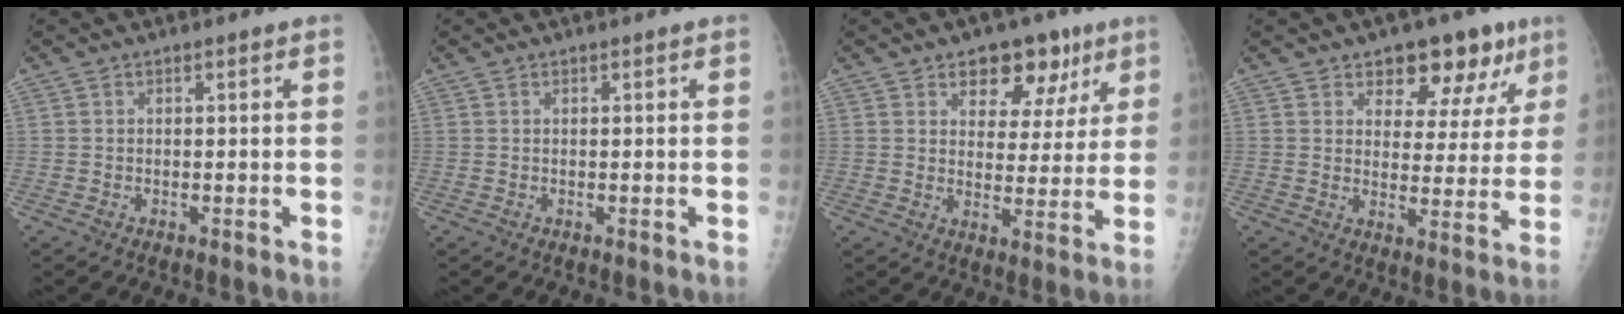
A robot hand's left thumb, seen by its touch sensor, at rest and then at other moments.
{"total": 0.0}
{"total": 10.9, "force": [6.1, 7.0, 5.7], "torque": [-0.025, -0.021, 0.083]}
{"total": 11.9, "force": [7.3, 7.0, 6.3], "torque": [-0.023, -0.028, 0.097]}